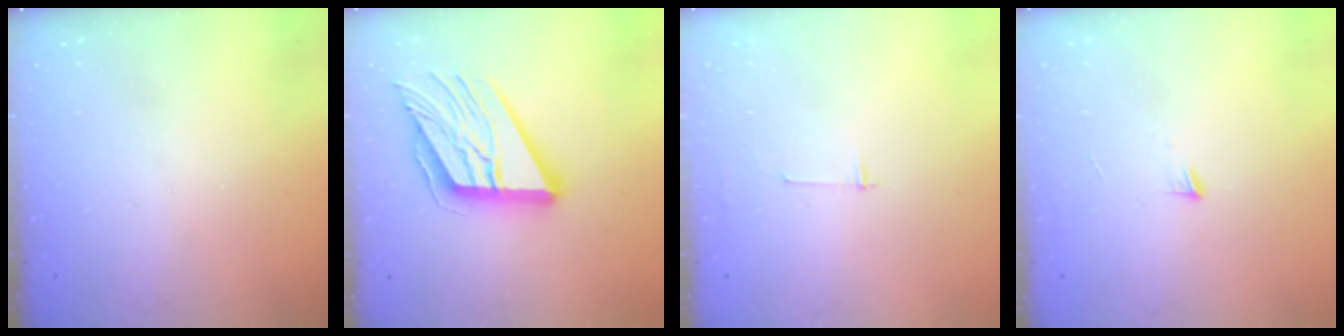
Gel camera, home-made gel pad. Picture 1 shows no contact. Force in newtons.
{"total": 18.2, "press": 18.1, "slide": 2.0}
{"total": 2.7, "press": 2.7, "slide": 0.3}
{"total": 4.0, "press": 3.9, "slide": 0.4}